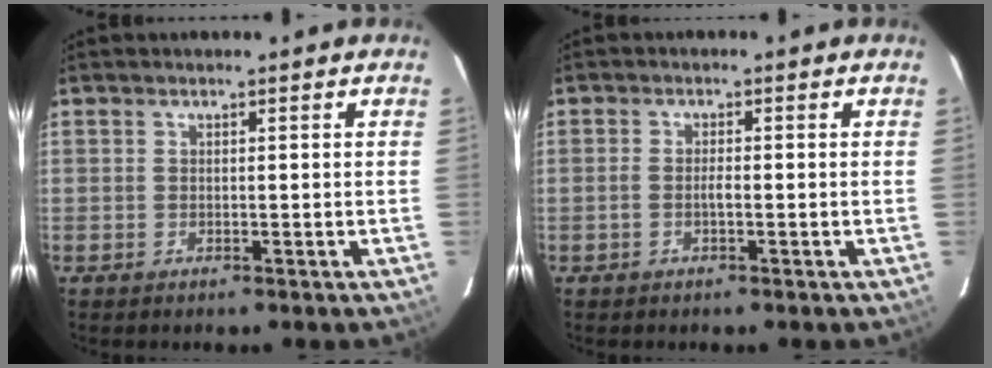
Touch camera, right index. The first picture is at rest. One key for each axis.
{"total": 1.5, "fx": -0.6, "fy": 0.3, "fz": 1.3, "tx": -0.028, "ty": 0.003, "tz": -0.012}